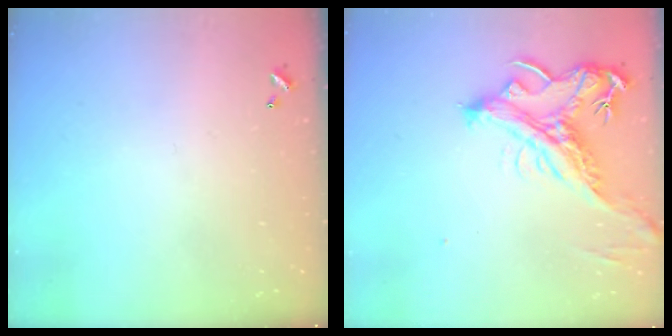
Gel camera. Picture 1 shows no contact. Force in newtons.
{"total": 4.6, "press": 4.3, "slide": 1.4}